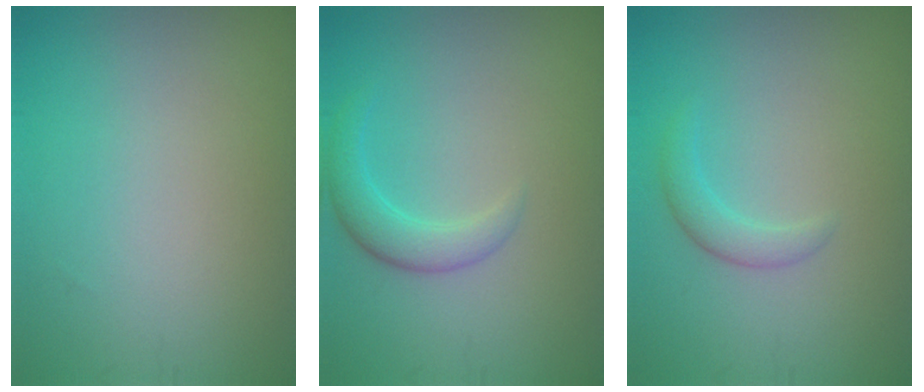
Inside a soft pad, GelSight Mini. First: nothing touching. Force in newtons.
{"total": 2.5, "press": 2.5, "slide": 0.1}
{"total": 1.7, "press": 1.7, "slide": 0.1}